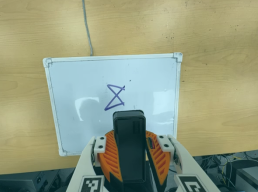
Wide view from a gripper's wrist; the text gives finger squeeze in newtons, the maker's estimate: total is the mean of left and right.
{"total": 12.1, "left": 11.5, "right": 12.7}